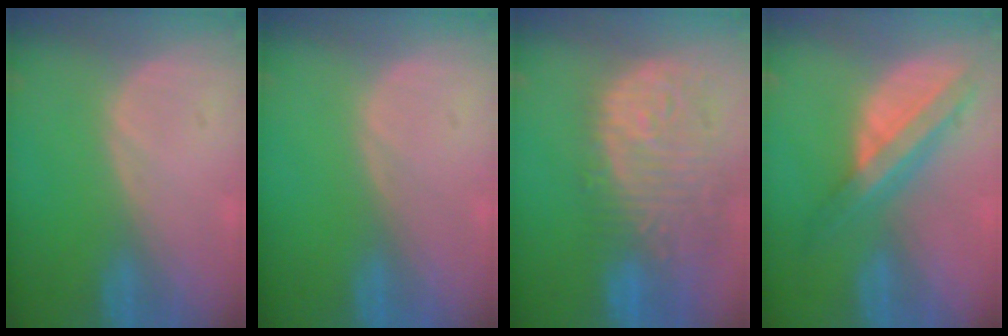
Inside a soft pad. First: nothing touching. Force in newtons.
{"total": 0.0}
{"total": 13.8, "press": 11.5, "slide": 7.7}
{"total": 8.1, "press": 6.8, "slide": 4.3}